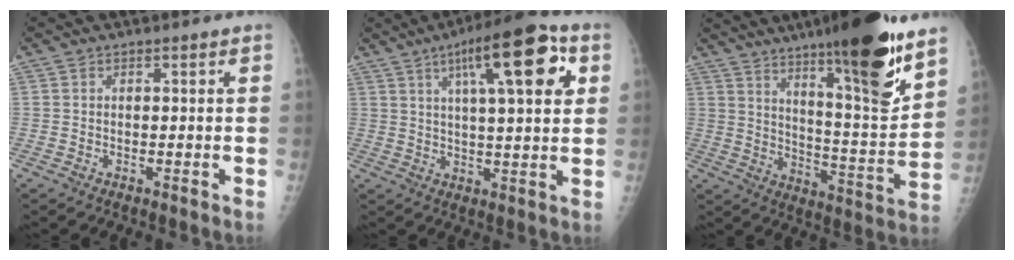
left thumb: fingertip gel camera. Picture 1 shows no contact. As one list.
[{"total": 16.4, "force": [6.5, 4.4, 14.3], "torque": [-0.192, -0.005, 0.093]}, {"total": 21.7, "force": [14.0, 3.4, 16.2], "torque": [-0.221, -0.080, 0.221]}]